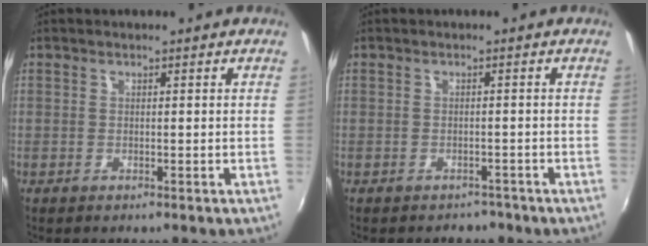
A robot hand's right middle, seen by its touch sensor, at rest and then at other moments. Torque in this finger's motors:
{"motor_torque": [0.03, -0.47, -0.17, -0.01]}